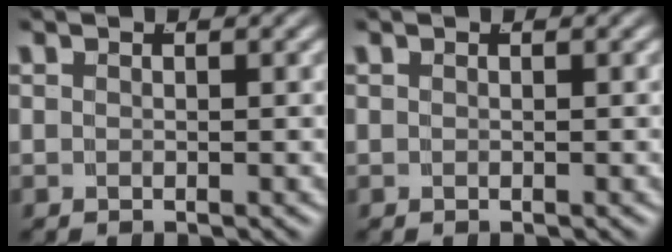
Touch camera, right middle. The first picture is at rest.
{"total": 0.0}